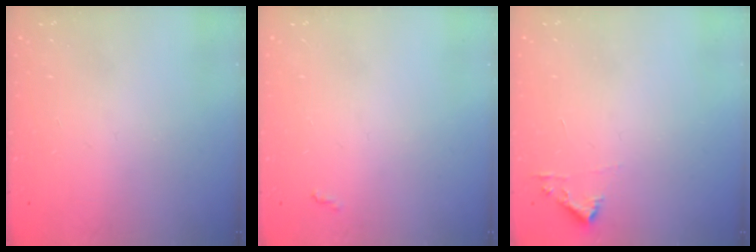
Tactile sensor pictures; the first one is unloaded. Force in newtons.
{"total": 3.2, "press": 3.2, "slide": 0.5}
{"total": 3.3, "press": 3.3, "slide": 0.4}